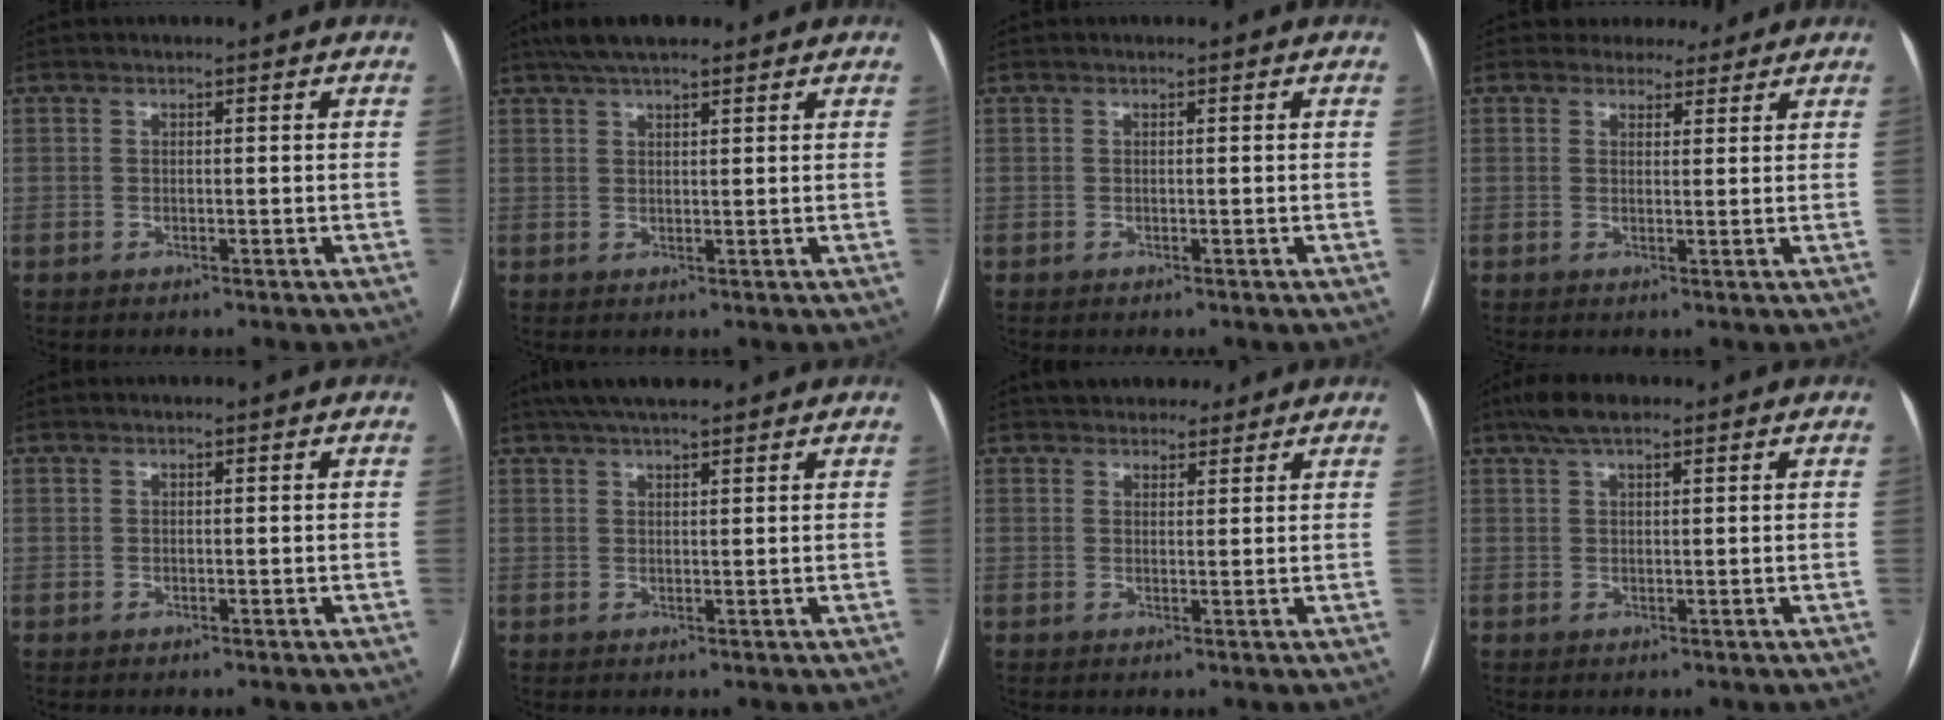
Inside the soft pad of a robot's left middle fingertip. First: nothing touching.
{"total": 7.9, "force": [6.1, 2.0, 4.6], "torque": [-0.073, 0.036, 0.102]}
{"total": 0.0}
{"total": 4.5, "force": [3.9, 2.2, 0.0], "torque": [0.009, 0.006, 0.044]}
{"total": 0.0}
{"total": 8.9, "force": [7.2, 1.9, 4.9], "torque": [-0.074, 0.037, 0.115]}
{"total": 7.9, "force": [6.9, 3.1, 2.1], "torque": [-0.010, 0.018, 0.094]}
{"total": 5.2, "force": [3.7, 1.5, 3.3], "torque": [-0.068, 0.024, 0.065]}